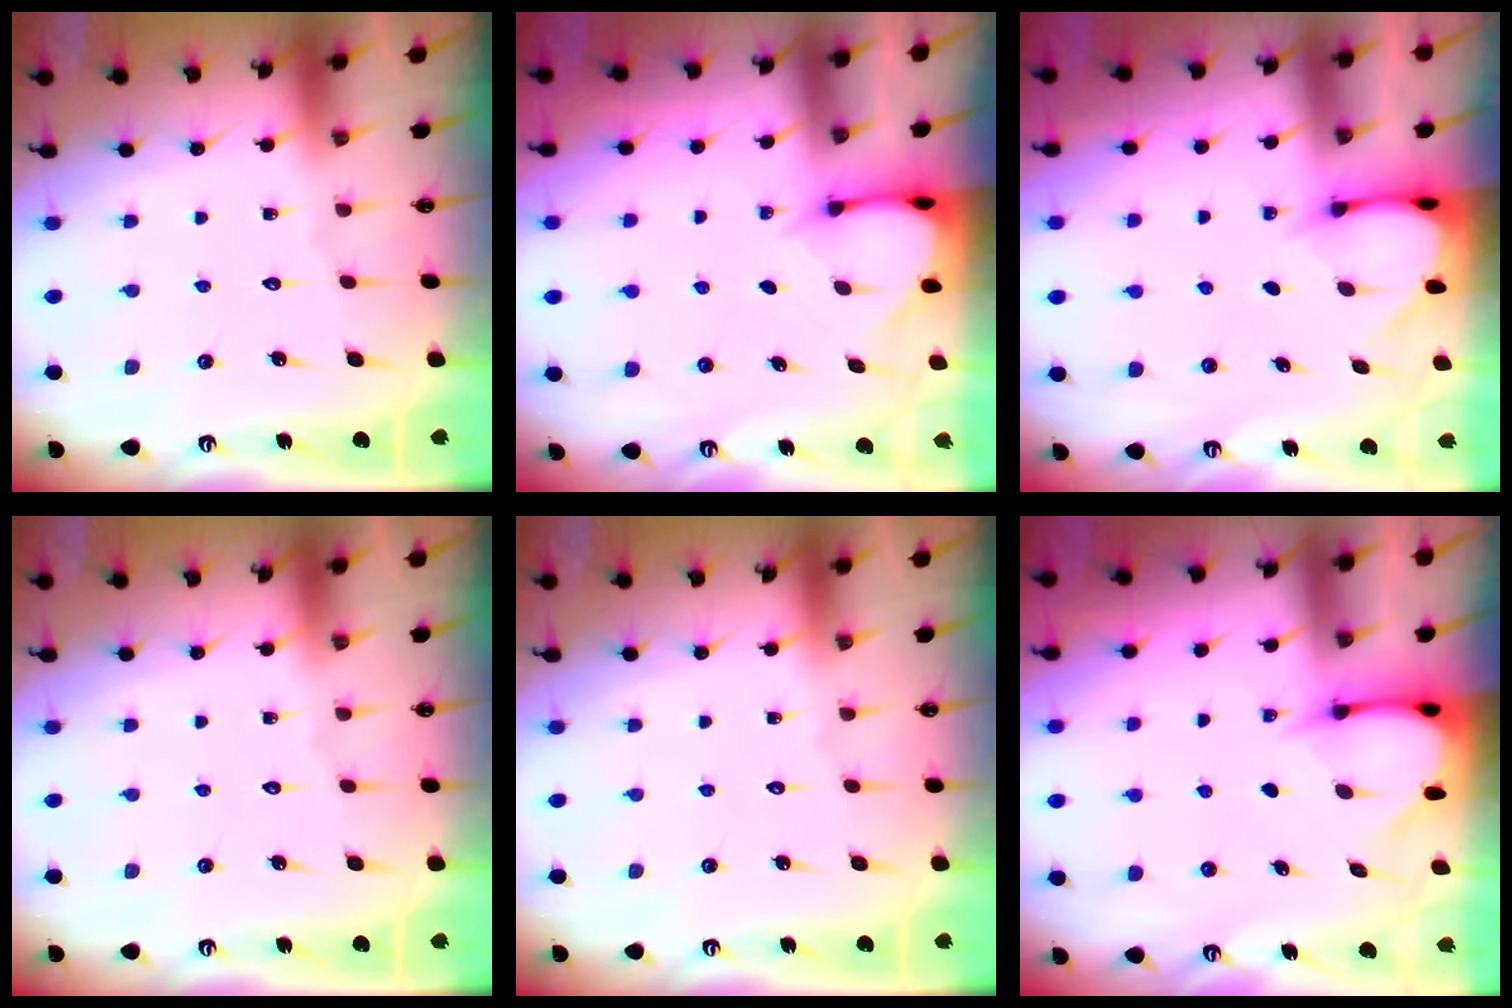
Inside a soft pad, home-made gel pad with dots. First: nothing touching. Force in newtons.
{"total": 3.1, "press": 3.1, "slide": 0.2}
{"total": 2.8, "press": 2.8, "slide": 0.2}
{"total": 0.0}
{"total": 0.0}
{"total": 3.7, "press": 3.7, "slide": 0.3}